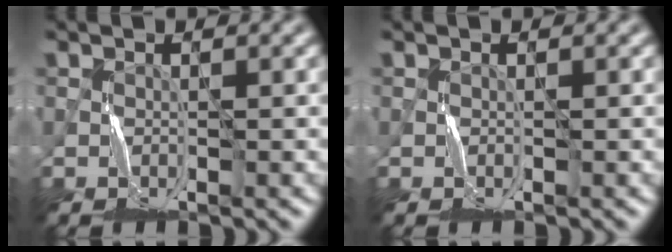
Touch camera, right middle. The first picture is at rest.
{"total": 0.0}